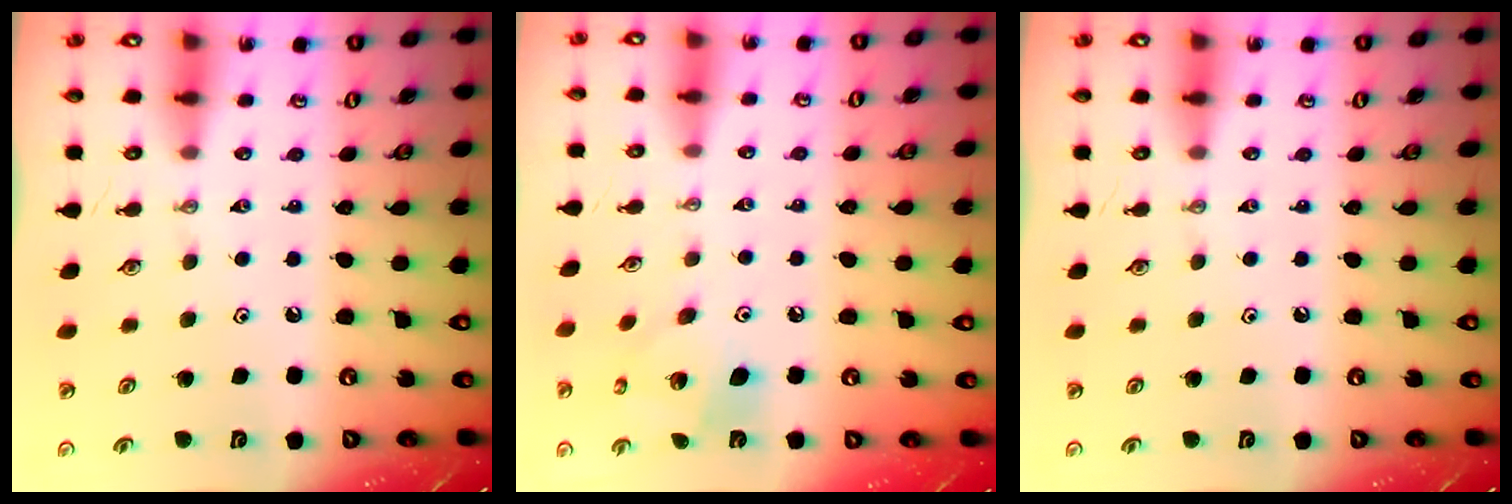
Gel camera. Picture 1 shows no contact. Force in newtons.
{"total": 10.1, "press": 10.1, "slide": 0.5}
{"total": 0.0}